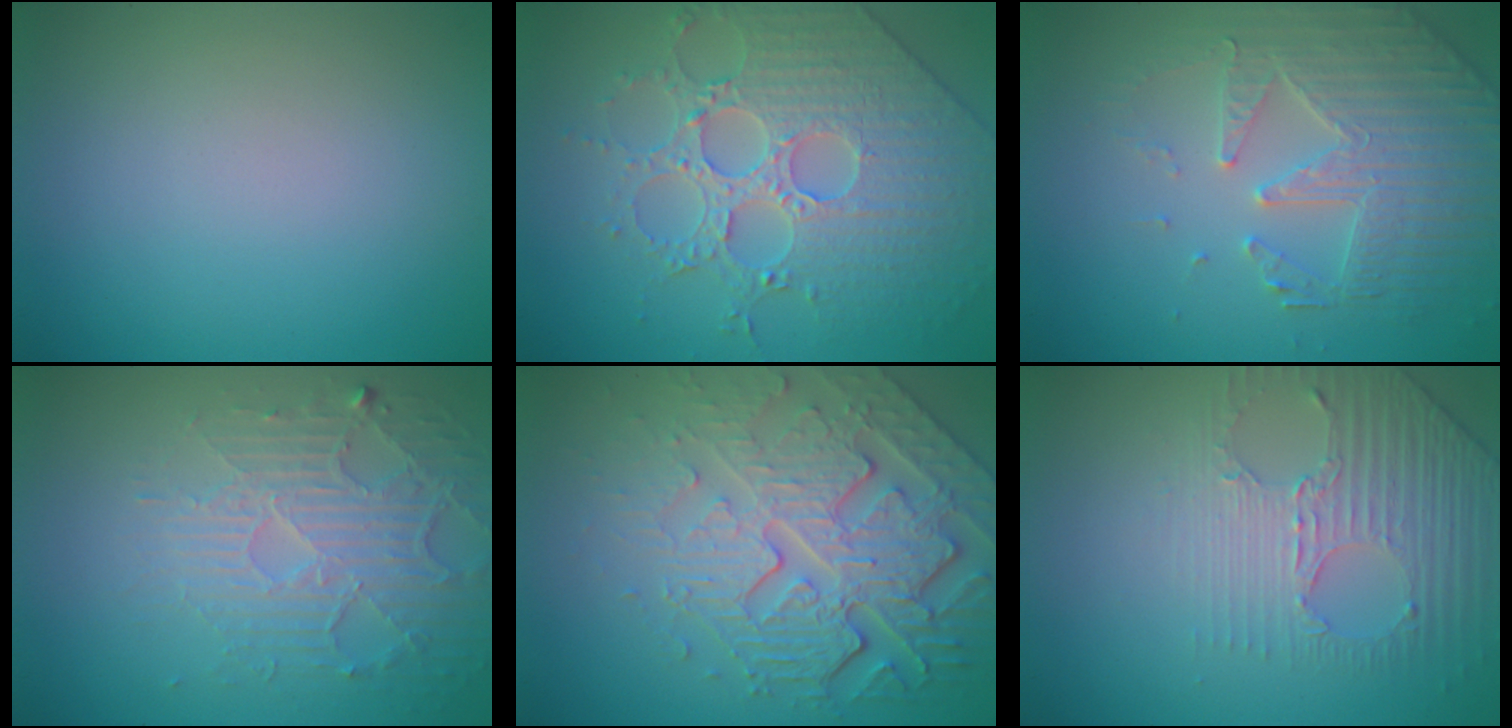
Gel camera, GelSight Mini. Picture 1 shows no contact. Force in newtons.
{"total": 5.2, "press": 5.1, "slide": 1.2}
{"total": 4.3, "press": 4.1, "slide": 1.3}
{"total": 5.1, "press": 3.5, "slide": 3.7}
{"total": 8.0, "press": 5.9, "slide": 5.4}
{"total": 4.4, "press": 3.1, "slide": 3.1}